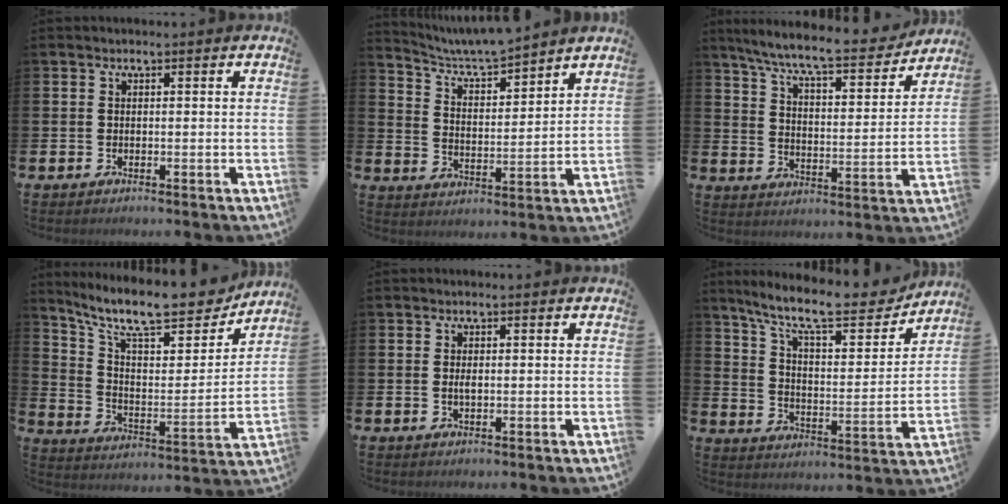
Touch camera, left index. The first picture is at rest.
{"total": 6.3, "force": [6.1, 0.4, 1.5], "torque": [-0.059, -0.040, 0.106]}
{"total": 8.6, "force": [7.8, 1.0, 3.5], "torque": [-0.098, -0.053, 0.130]}
{"total": 12.3, "force": [10.6, 3.1, 5.4], "torque": [-0.138, -0.072, 0.182]}
{"total": 0.9, "force": [0.0, 0.3, 0.8], "torque": [-0.015, 0.001, 0.000]}
{"total": 12.1, "force": [10.3, 2.7, 5.6], "torque": [-0.131, -0.067, 0.175]}